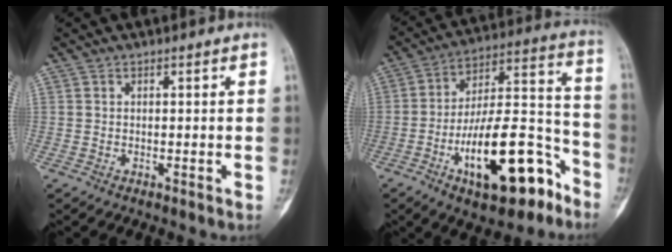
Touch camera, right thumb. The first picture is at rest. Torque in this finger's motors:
{"motor_torque": [2.68, 1.77, 1.79, -0.97, 0.47]}